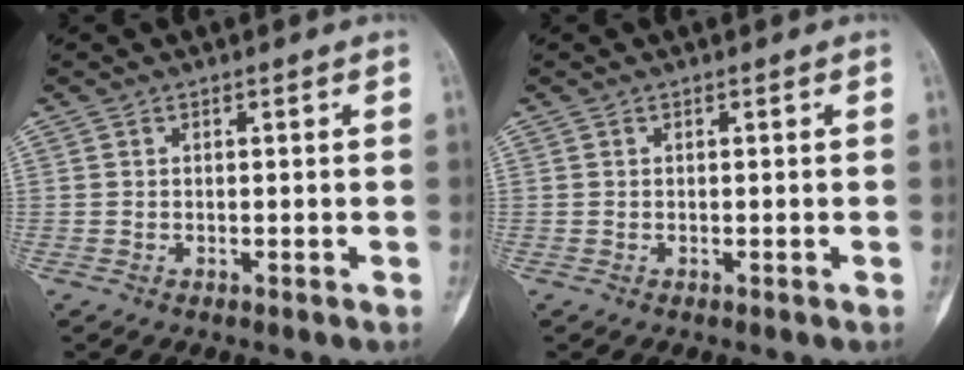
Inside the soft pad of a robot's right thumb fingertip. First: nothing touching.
{"total": 0.0}